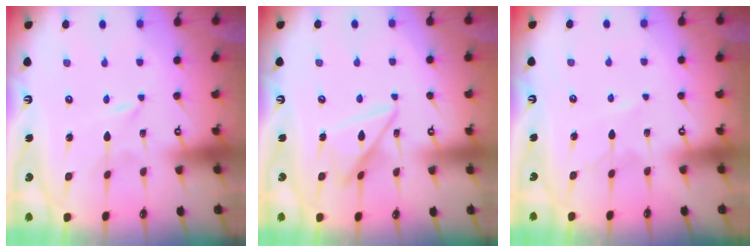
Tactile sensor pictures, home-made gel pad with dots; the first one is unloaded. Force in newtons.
{"total": 12.2, "press": 12.1, "slide": 1.1}
{"total": 3.9, "press": 3.9, "slide": 0.4}